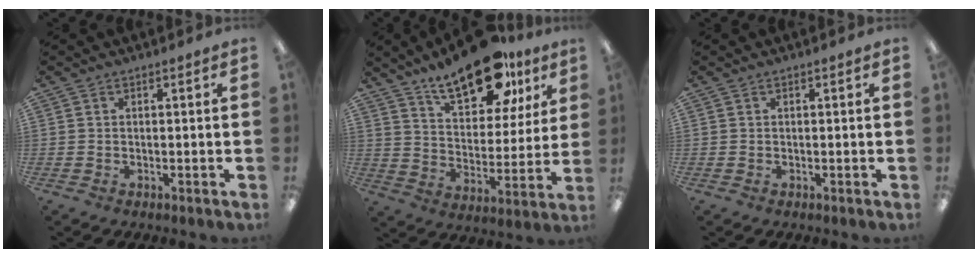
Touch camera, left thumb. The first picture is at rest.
{"total": 19.7, "force": [14.3, 8.3, 10.8], "torque": [-0.172, -0.075, 0.244]}
{"total": 0.0}